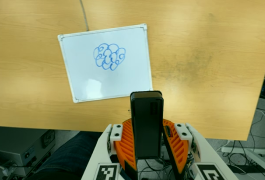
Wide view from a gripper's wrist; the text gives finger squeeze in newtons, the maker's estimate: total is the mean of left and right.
{"total": 5.6, "left": 5.7, "right": 5.6}